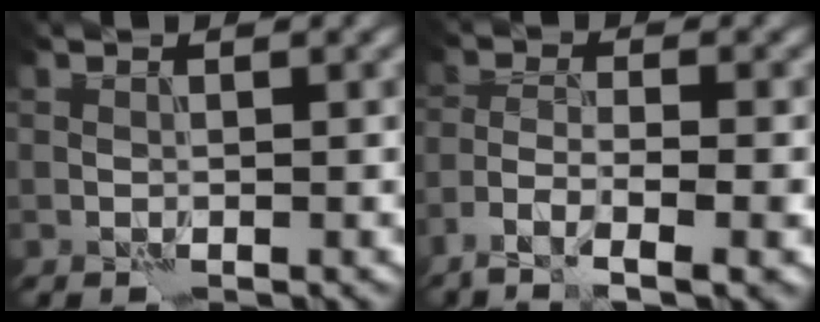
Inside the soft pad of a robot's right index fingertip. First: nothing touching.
{"total": 4.5, "force": [-3.0, 0.9, 3.3], "torque": [-0.061, -0.001, -0.057]}